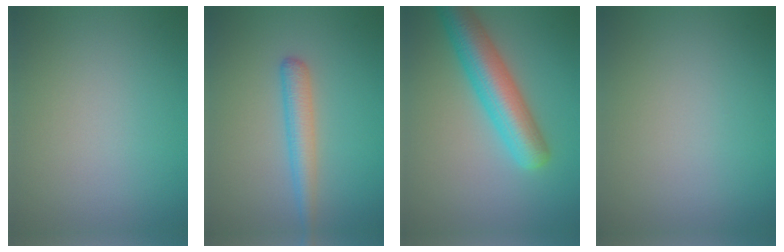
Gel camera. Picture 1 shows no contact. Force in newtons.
{"total": 2.7, "press": 2.7, "slide": 0.1}
{"total": 6.6, "press": 6.6, "slide": 0.2}
{"total": 0.0}